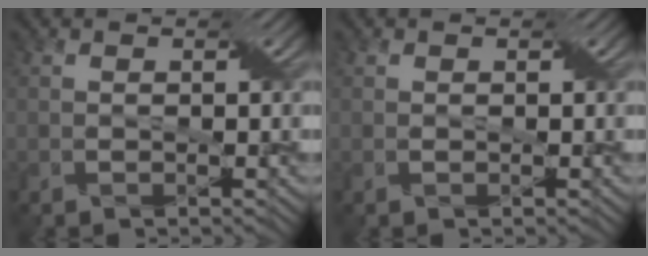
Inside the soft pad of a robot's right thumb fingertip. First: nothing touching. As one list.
[{"total": 0.0}]